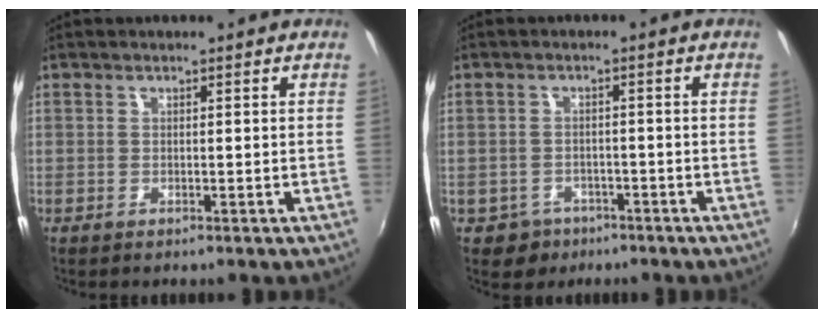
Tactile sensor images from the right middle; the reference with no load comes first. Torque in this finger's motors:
{"motor_torque": [0.13, -0.14, -0.01, -0.01]}